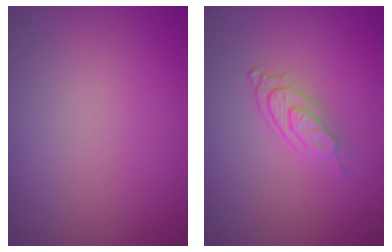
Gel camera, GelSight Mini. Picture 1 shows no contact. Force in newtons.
{"total": 2.7, "press": 2.1, "slide": 1.7}